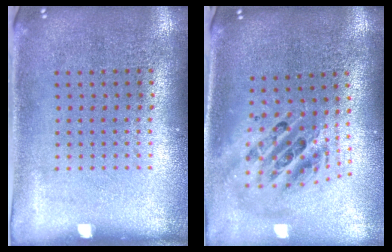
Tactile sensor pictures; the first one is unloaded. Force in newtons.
{"total": 2.2, "press": 1.7, "slide": 1.4}